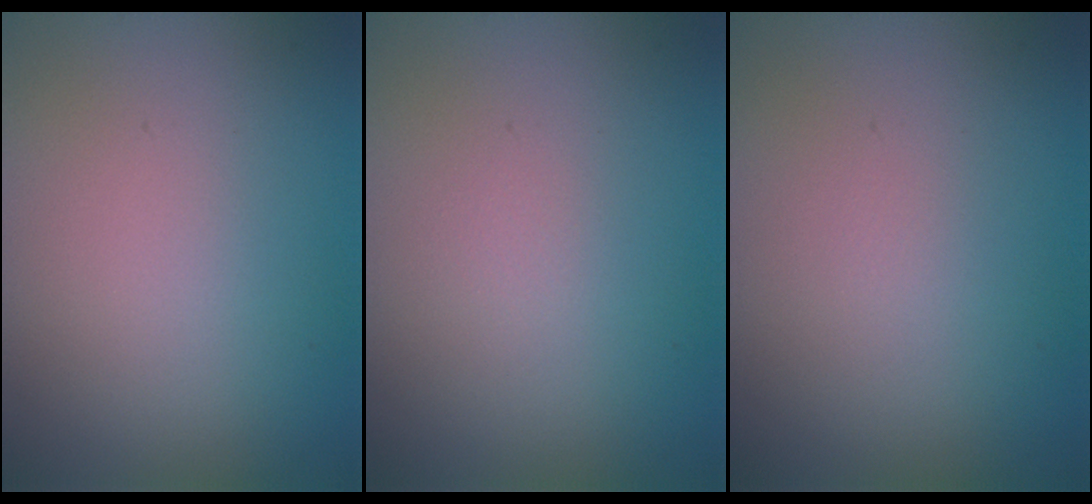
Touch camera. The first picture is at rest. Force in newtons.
{"total": 0.0}
{"total": 0.0}